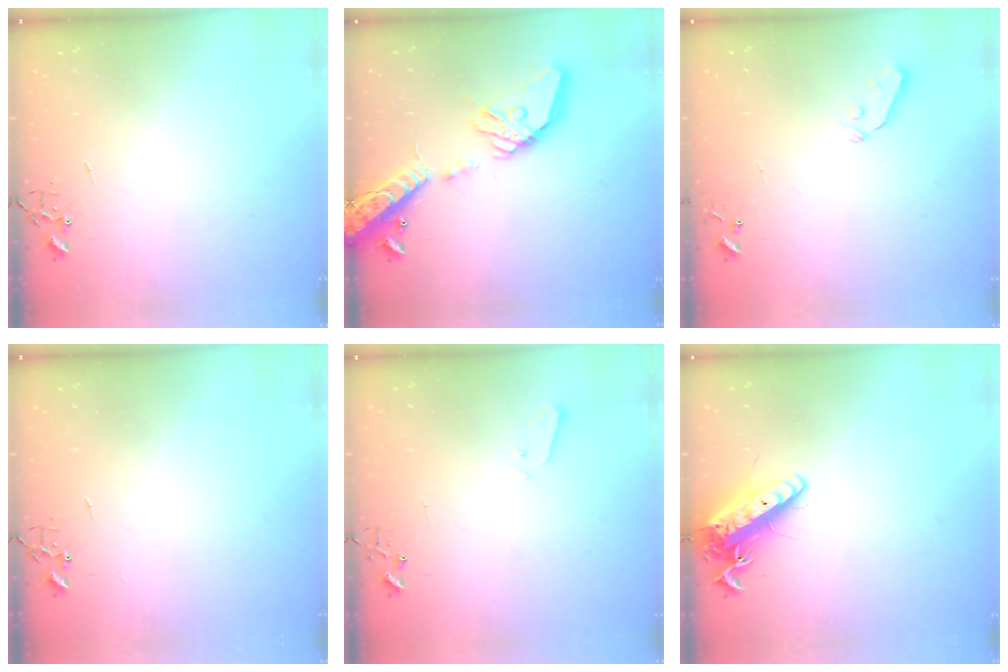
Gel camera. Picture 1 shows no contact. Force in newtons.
{"total": 21.3, "press": 20.9, "slide": 3.7}
{"total": 3.3, "press": 3.2, "slide": 0.7}
{"total": 0.0}
{"total": 1.9, "press": 1.9, "slide": 0.4}
{"total": 14.5, "press": 14.2, "slide": 2.8}